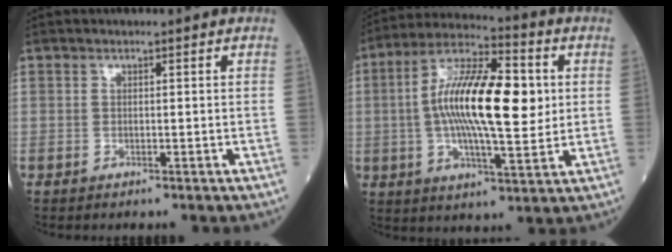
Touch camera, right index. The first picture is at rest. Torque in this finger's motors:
{"motor_torque": [0.70, -0.09, 1.06, 0.21]}